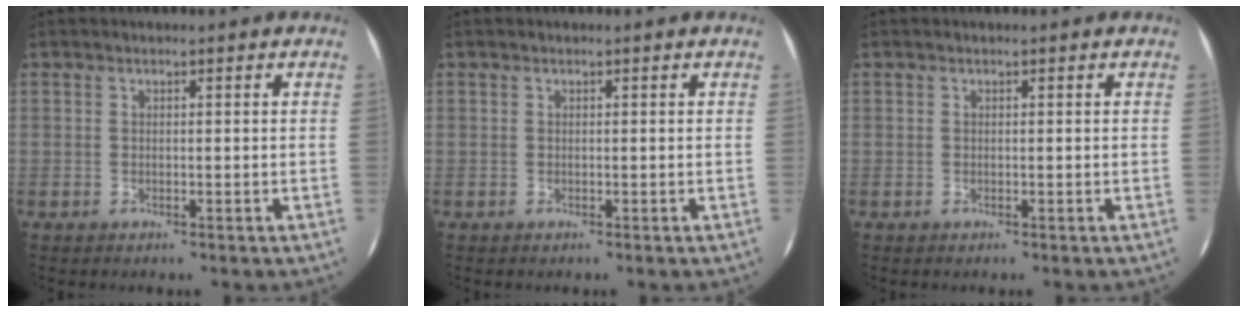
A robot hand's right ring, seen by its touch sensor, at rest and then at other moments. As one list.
[{"total": 0.0}, {"total": 0.0}]